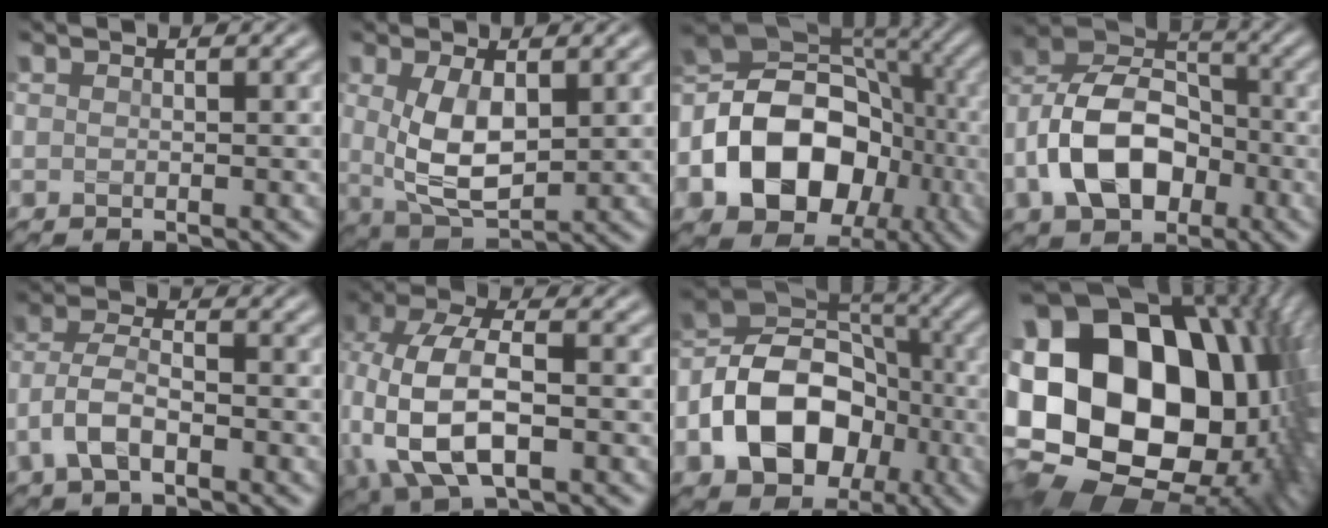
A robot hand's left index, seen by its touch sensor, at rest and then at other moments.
{"total": 5.5, "force": [0.9, 2.6, 4.8], "torque": [-0.107, 0.000, 0.028]}
{"total": 14.3, "force": [-3.6, 10.5, 9.0], "torque": [-0.167, 0.004, -0.060]}
{"total": 9.4, "force": [-3.0, 6.1, 6.4], "torque": [-0.123, 0.014, -0.066]}
{"total": 4.2, "force": [-1.9, 1.9, 3.3], "torque": [-0.073, 0.008, -0.043]}
{"total": 10.1, "force": [-0.9, 5.4, 8.5], "torque": [-0.190, 0.004, -0.023]}
{"total": 13.1, "force": [-4.1, 9.6, 7.8], "torque": [-0.142, -0.002, -0.082]}
{"total": 24.0, "force": [1.1, 18.6, 15.2], "torque": [-0.299, -0.025, -0.002]}